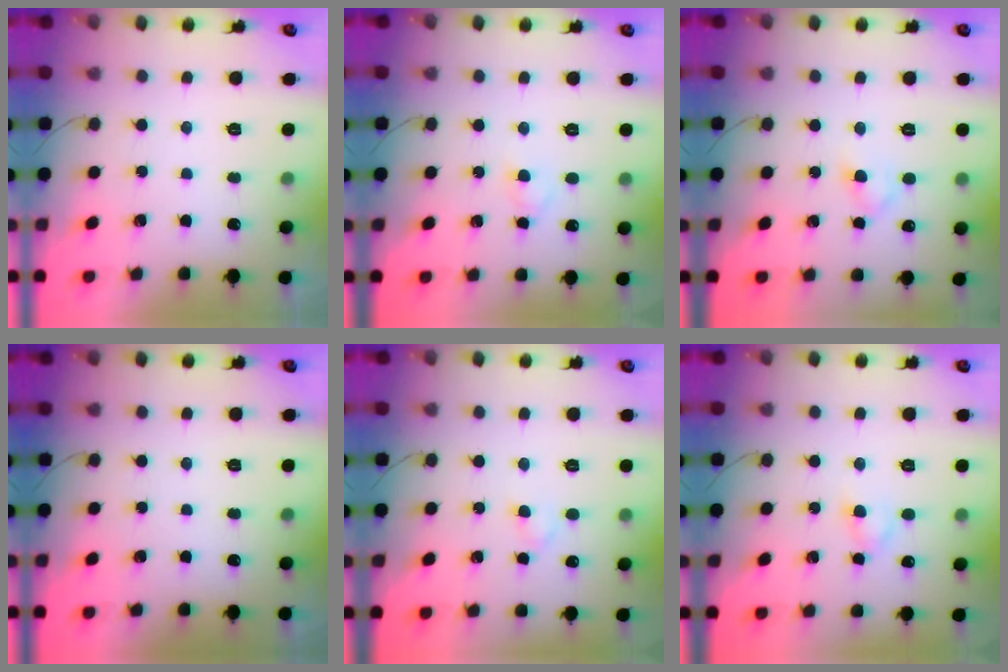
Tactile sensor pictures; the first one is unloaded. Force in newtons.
{"total": 2.6, "press": 2.4, "slide": 1.1}
{"total": 2.5, "press": 2.2, "slide": 1.1}
{"total": 0.0}
{"total": 2.0, "press": 1.7, "slide": 0.9}
{"total": 2.9, "press": 2.8, "slide": 0.8}